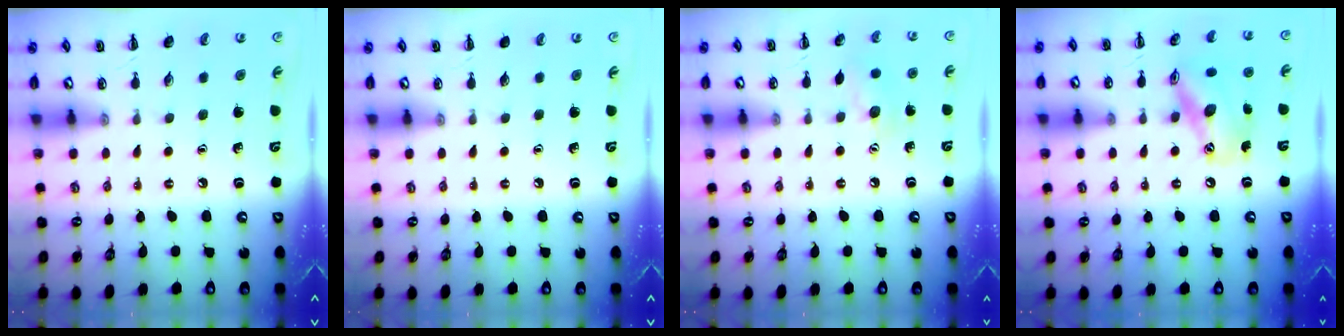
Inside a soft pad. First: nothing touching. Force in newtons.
{"total": 0.0}
{"total": 7.7, "press": 7.6, "slide": 1.3}
{"total": 14.4, "press": 14.1, "slide": 2.8}